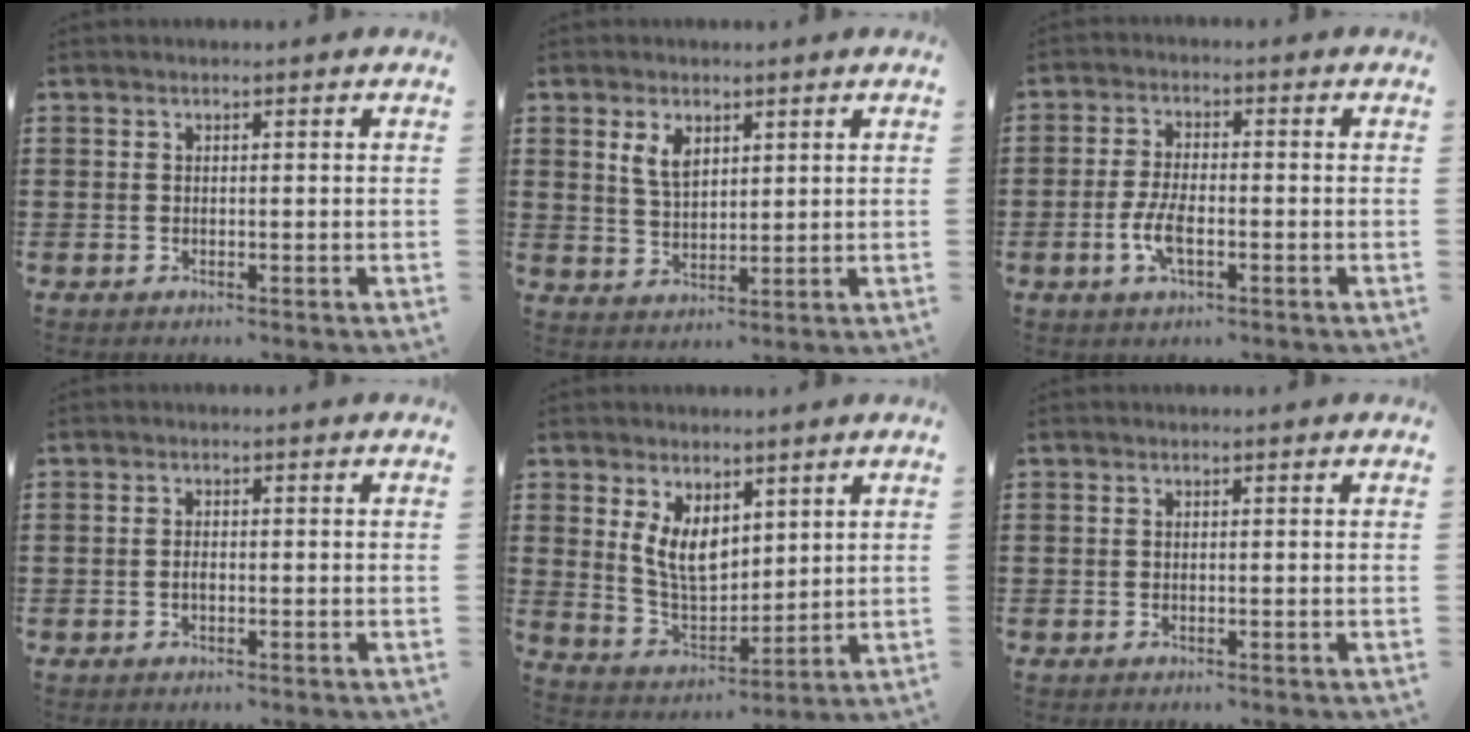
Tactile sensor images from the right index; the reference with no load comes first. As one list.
[{"total": 4.0, "force": [2.1, 2.1, 2.7], "torque": [-0.059, 0.007, 0.038]}, {"total": 5.0, "force": [-1.7, 2.0, 4.3], "torque": [-0.100, -0.004, -0.036]}, {"total": 1.0, "force": [-0.4, 0.4, 0.8], "torque": [-0.016, -0.001, -0.006]}, {"total": 6.9, "force": [3.5, 4.0, 4.4], "torque": [-0.105, -0.005, 0.065]}, {"total": 0.0}]